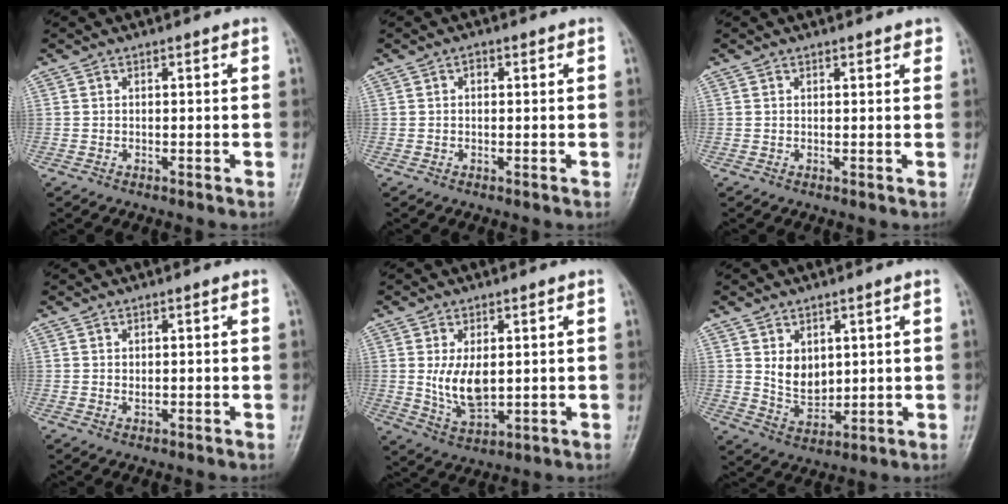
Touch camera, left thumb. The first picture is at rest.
{"total": 1.0, "force": [0.3, 0.7, 0.7], "torque": [-0.004, 0.003, 0.000]}
{"total": 1.3, "force": [1.0, 0.6, 0.6], "torque": [0.000, -0.003, 0.009]}
{"total": 1.0, "force": [0.1, 0.7, 0.7], "torque": [-0.008, 0.000, 0.004]}
{"total": 7.4, "force": [0.8, 4.1, 6.2], "torque": [-0.101, -0.013, 0.027]}
{"total": 6.4, "force": [1.8, 4.7, 4.1], "torque": [-0.046, -0.022, 0.047]}